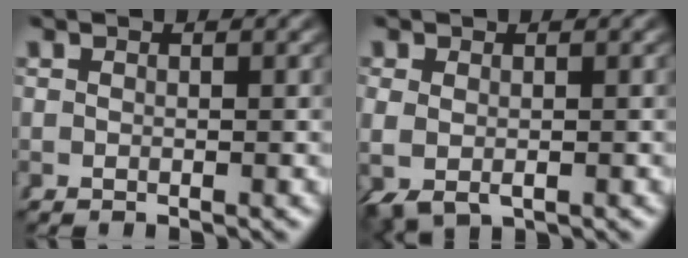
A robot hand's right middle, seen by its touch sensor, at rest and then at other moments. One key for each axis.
{"total": 2.5, "fx": -0.2, "fy": 1.8, "fz": 1.6, "tx": -0.048, "ty": -0.019, "tz": 0.014}